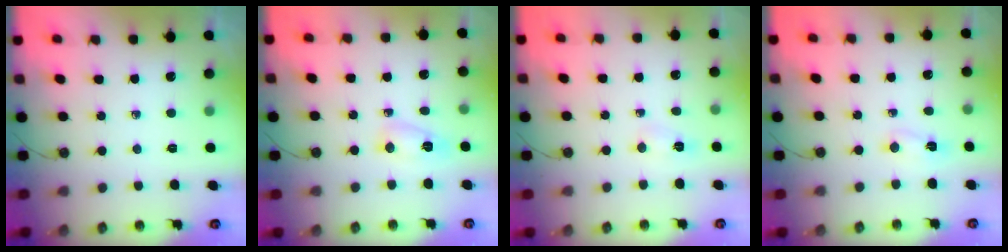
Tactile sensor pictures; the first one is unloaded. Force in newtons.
{"total": 3.6, "press": 3.6, "slide": 0.5}
{"total": 3.2, "press": 3.2, "slide": 0.5}
{"total": 2.4, "press": 2.4, "slide": 0.5}